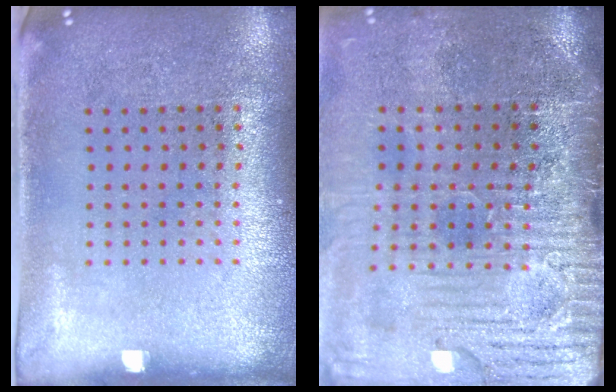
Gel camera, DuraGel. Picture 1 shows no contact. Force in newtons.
{"total": 4.8, "press": 4.2, "slide": 2.4}